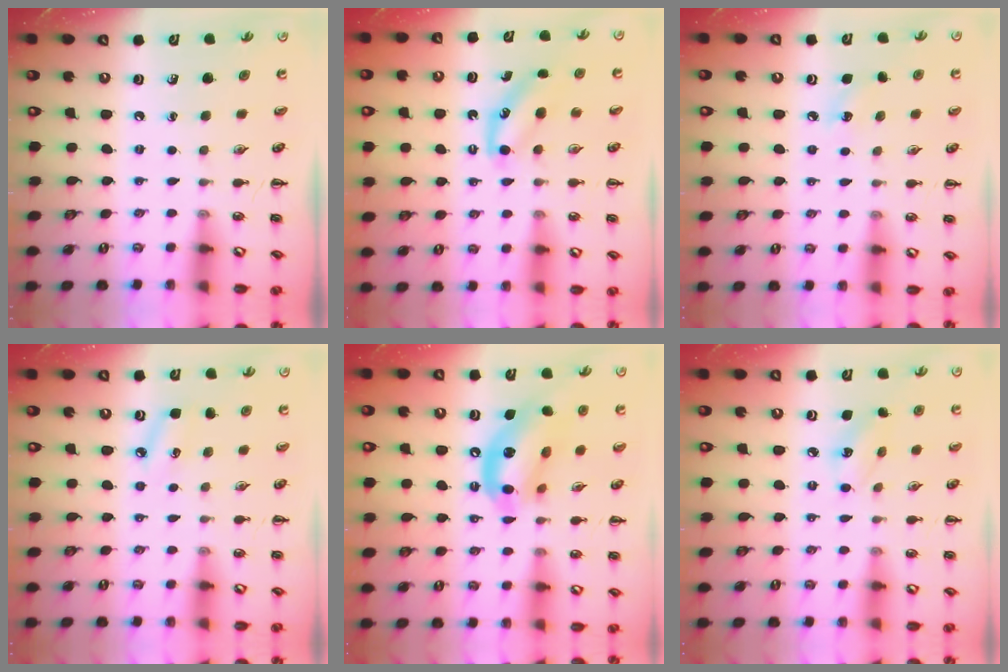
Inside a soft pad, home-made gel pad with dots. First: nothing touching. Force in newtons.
{"total": 4.9, "press": 4.7, "slide": 1.3}
{"total": 5.2, "press": 5.0, "slide": 1.6}
{"total": 5.7, "press": 5.5, "slide": 1.5}
{"total": 14.2, "press": 13.8, "slide": 3.3}
{"total": 5.7, "press": 5.5, "slide": 1.4}